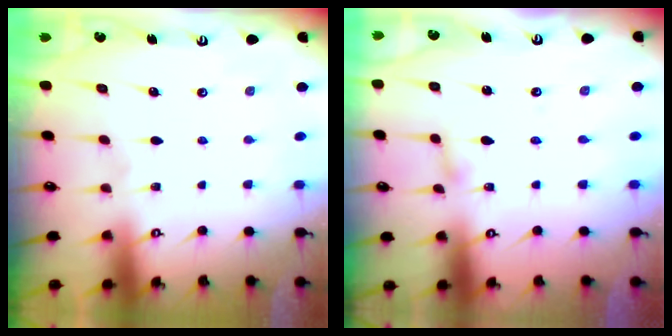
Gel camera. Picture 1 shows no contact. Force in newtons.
{"total": 1.7, "press": 1.7, "slide": 0.2}